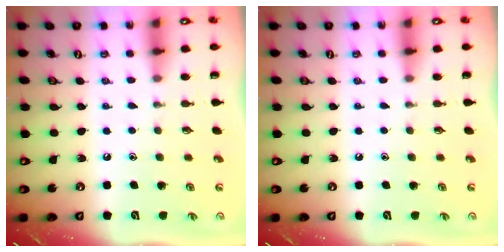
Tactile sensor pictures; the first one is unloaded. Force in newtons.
{"total": 0.0}